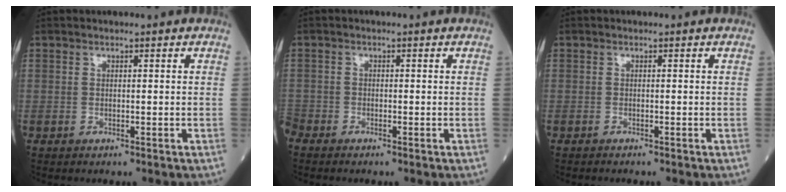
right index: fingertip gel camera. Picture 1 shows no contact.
{"total": 1.7, "force": [-1.6, 0.7, 0.2], "torque": [-0.007, -0.004, -0.029]}
{"total": 1.1, "force": [-1.0, 0.0, 0.4], "torque": [-0.004, 0.001, -0.014]}